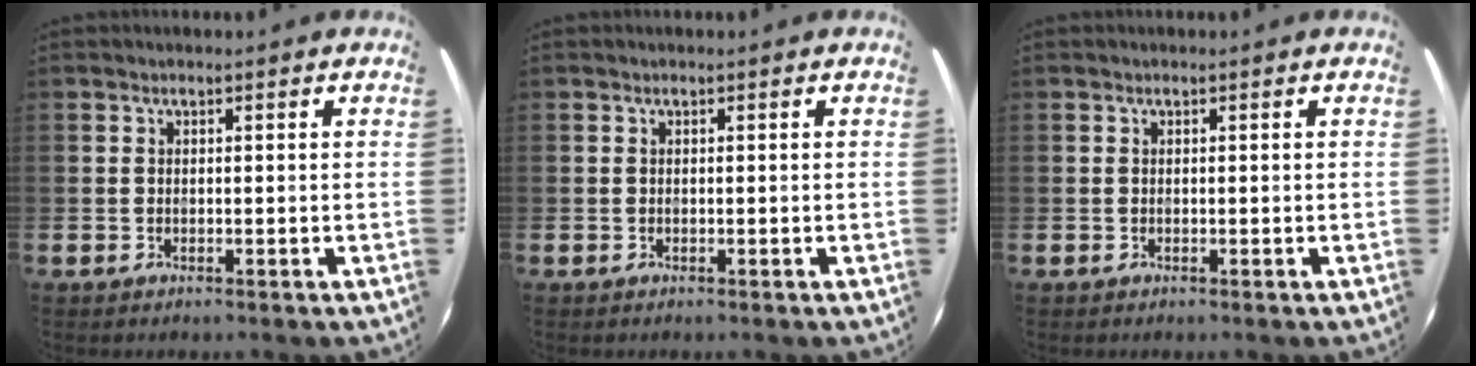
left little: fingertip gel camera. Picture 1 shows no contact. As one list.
[{"total": 0.0}, {"total": 0.0}]